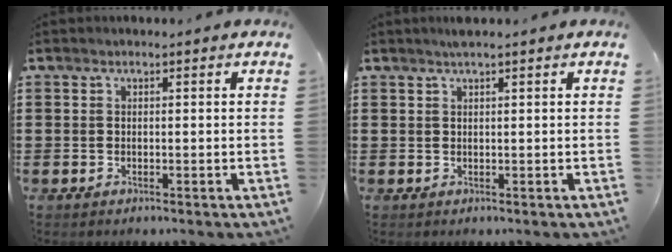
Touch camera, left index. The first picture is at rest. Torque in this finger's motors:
{"motor_torque": [0.67, -0.60, 0.18, 0.00]}